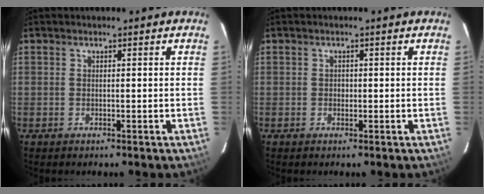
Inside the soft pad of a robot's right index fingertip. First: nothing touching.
{"total": 0.9, "force": [-0.2, 0.8, 0.2], "torque": [0.000, 0.001, -0.002]}